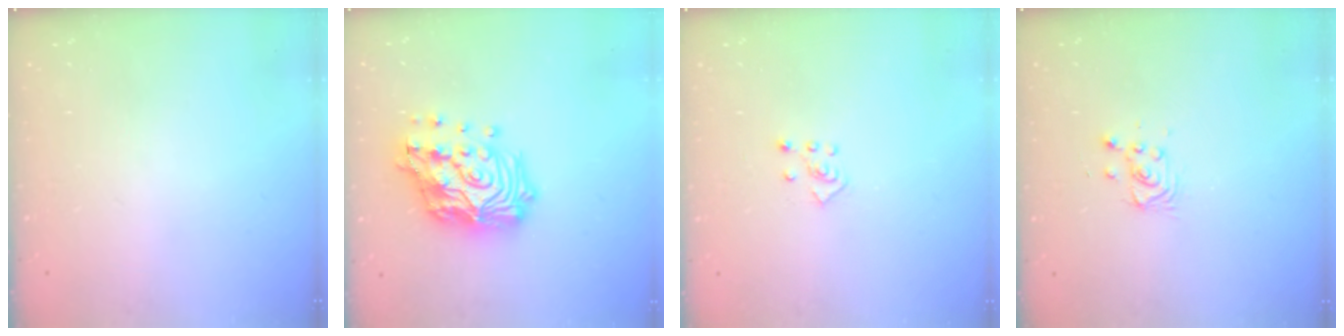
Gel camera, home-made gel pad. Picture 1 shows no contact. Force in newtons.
{"total": 20.6, "press": 20.5, "slide": 2.7}
{"total": 4.7, "press": 4.6, "slide": 0.6}
{"total": 3.0, "press": 3.0, "slide": 0.2}